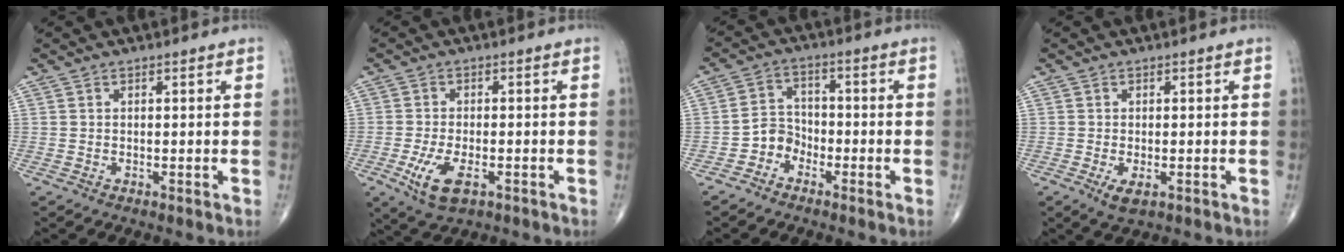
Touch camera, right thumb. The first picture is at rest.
{"total": 7.1, "force": [-2.7, 3.3, 5.7], "torque": [-0.115, -0.001, -0.043]}
{"total": 4.5, "force": [-2.7, 3.5, 0.9], "torque": [0.008, 0.026, -0.063]}
{"total": 2.9, "force": [-1.0, 1.3, 2.3], "torque": [-0.046, -0.007, -0.016]}